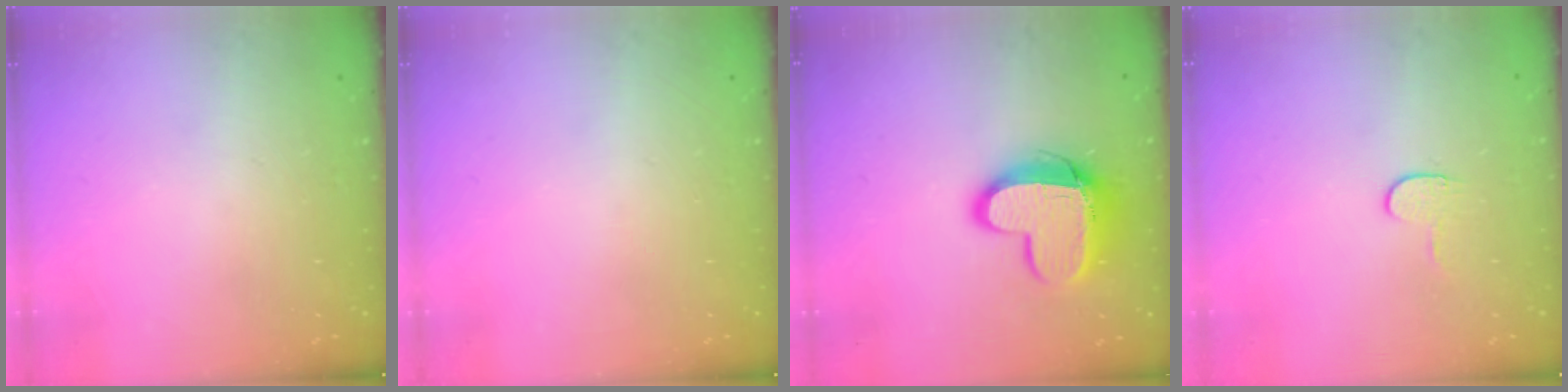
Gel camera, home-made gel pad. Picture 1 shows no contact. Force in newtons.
{"total": 0.0}
{"total": 12.9, "press": 12.9, "slide": 1.1}
{"total": 3.6, "press": 3.6, "slide": 0.4}